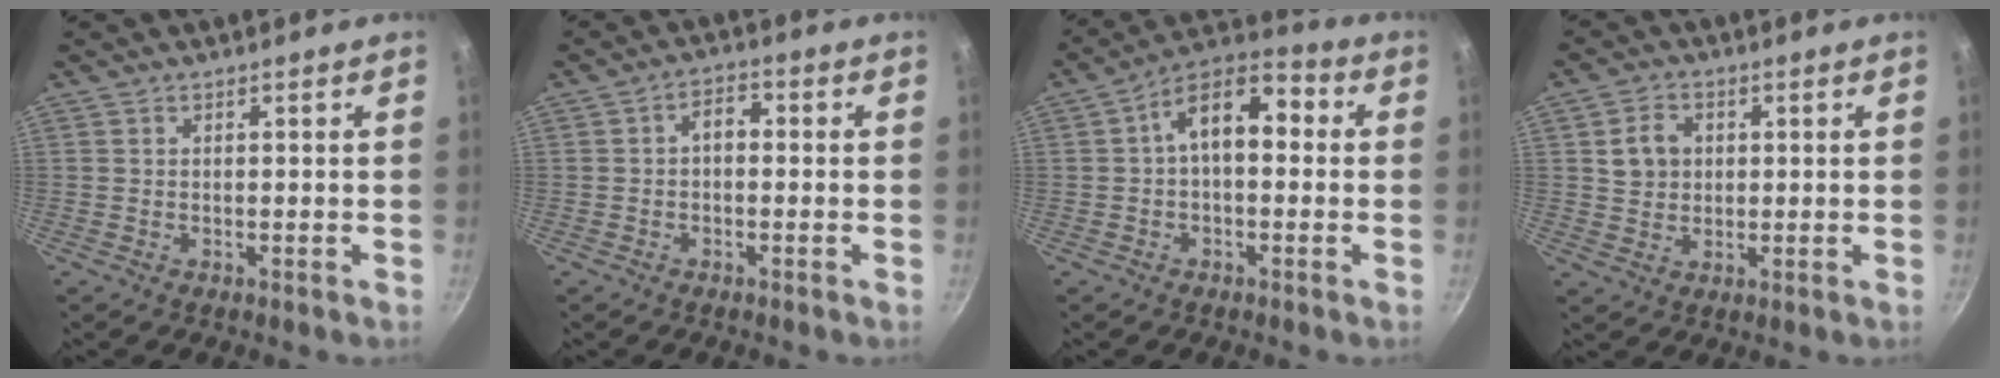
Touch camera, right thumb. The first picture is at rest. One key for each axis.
{"total": 3.4, "fx": -0.2, "fy": 2.2, "fz": 2.6, "tx": -0.030, "ty": 0.016, "tz": -0.013}
{"total": 11.5, "fx": 1.1, "fy": 6.5, "fz": 9.4, "tx": -0.128, "ty": 0.041, "tz": 0.004}
{"total": 5.8, "fx": 1.3, "fy": 4.7, "fz": 3.1, "tx": -0.036, "ty": -0.001, "tz": 0.022}